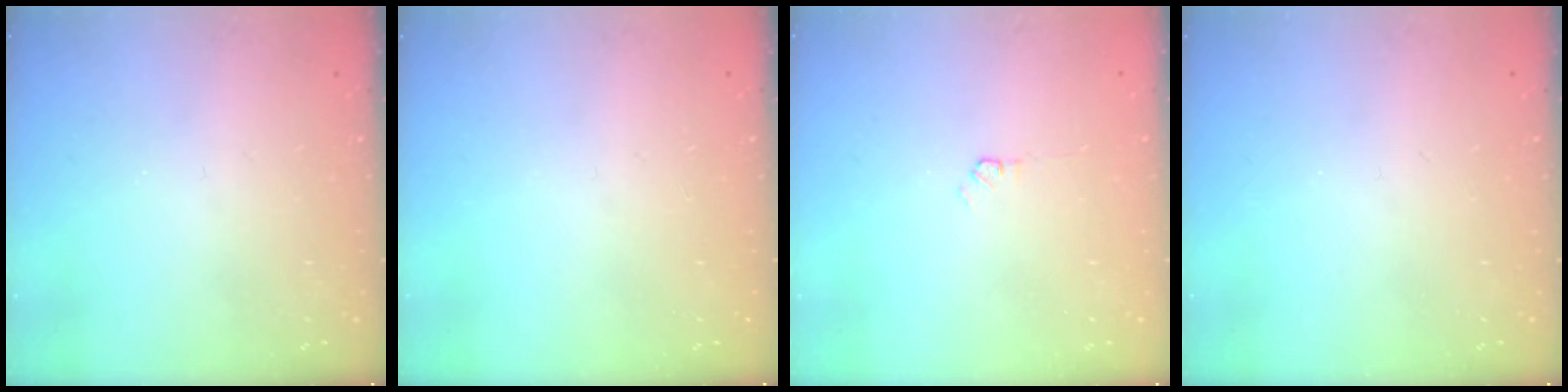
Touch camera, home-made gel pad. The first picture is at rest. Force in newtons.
{"total": 0.0}
{"total": 2.3, "press": 2.3, "slide": 0.3}
{"total": 0.0}